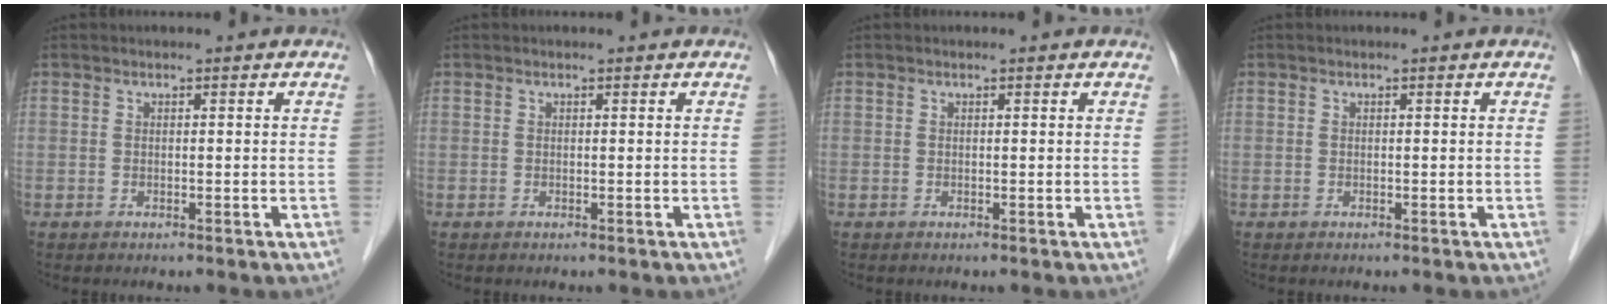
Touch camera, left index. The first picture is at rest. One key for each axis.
{"total": 0.0}
{"total": 0.0}
{"total": 0.0}